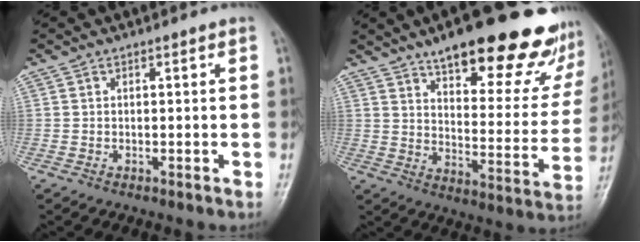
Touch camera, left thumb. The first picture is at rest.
{"total": 27.2, "force": [18.6, 9.0, 17.7], "torque": [-0.198, -0.074, 0.249]}